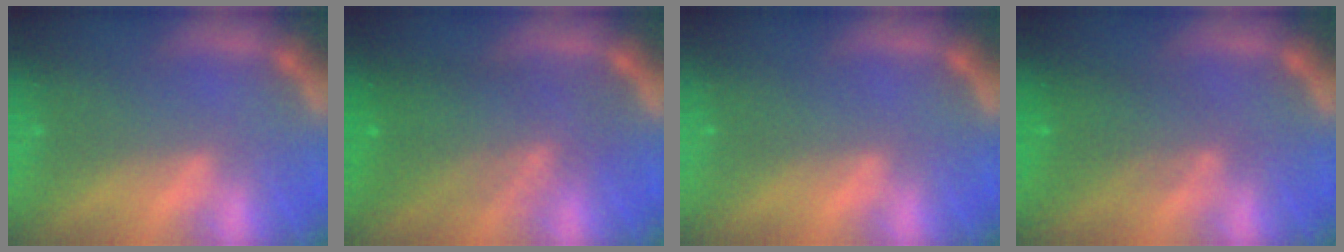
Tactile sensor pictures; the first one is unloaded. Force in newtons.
{"total": 7.6}
{"total": 0.0}
{"total": 4.1}